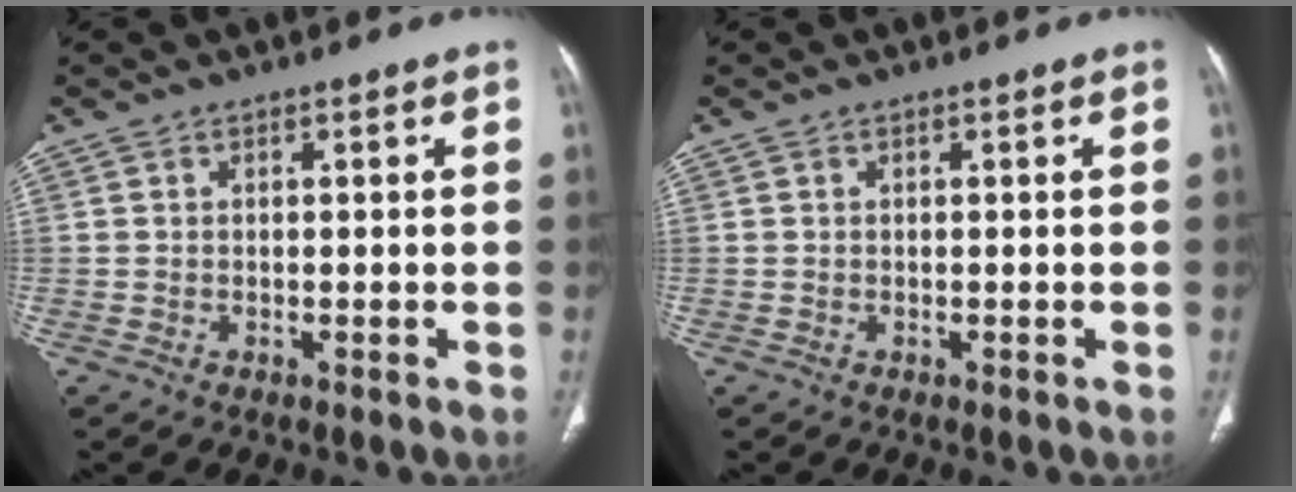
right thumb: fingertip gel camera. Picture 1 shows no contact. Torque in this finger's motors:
{"motor_torque": [0.10, -0.11, 0.19, -0.04, 0.02]}